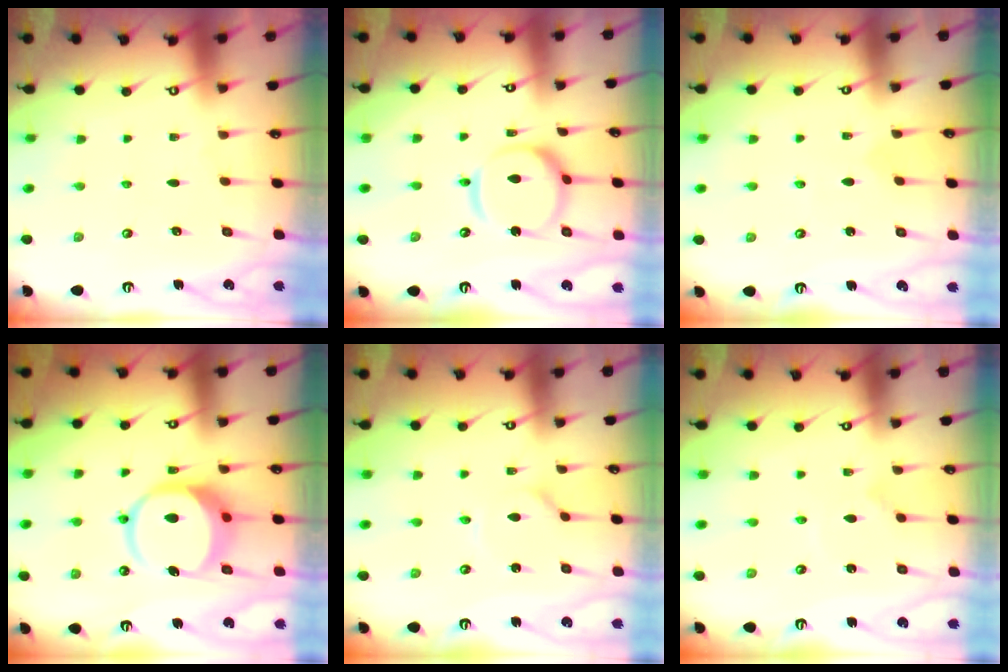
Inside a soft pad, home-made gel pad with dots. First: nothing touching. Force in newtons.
{"total": 13.5, "press": 13.4, "slide": 1.4}
{"total": 0.9, "press": 0.9, "slide": 0.0}
{"total": 10.9, "press": 10.7, "slide": 1.9}
{"total": 2.0, "press": 2.0, "slide": 0.4}
{"total": 2.1, "press": 2.1, "slide": 0.1}